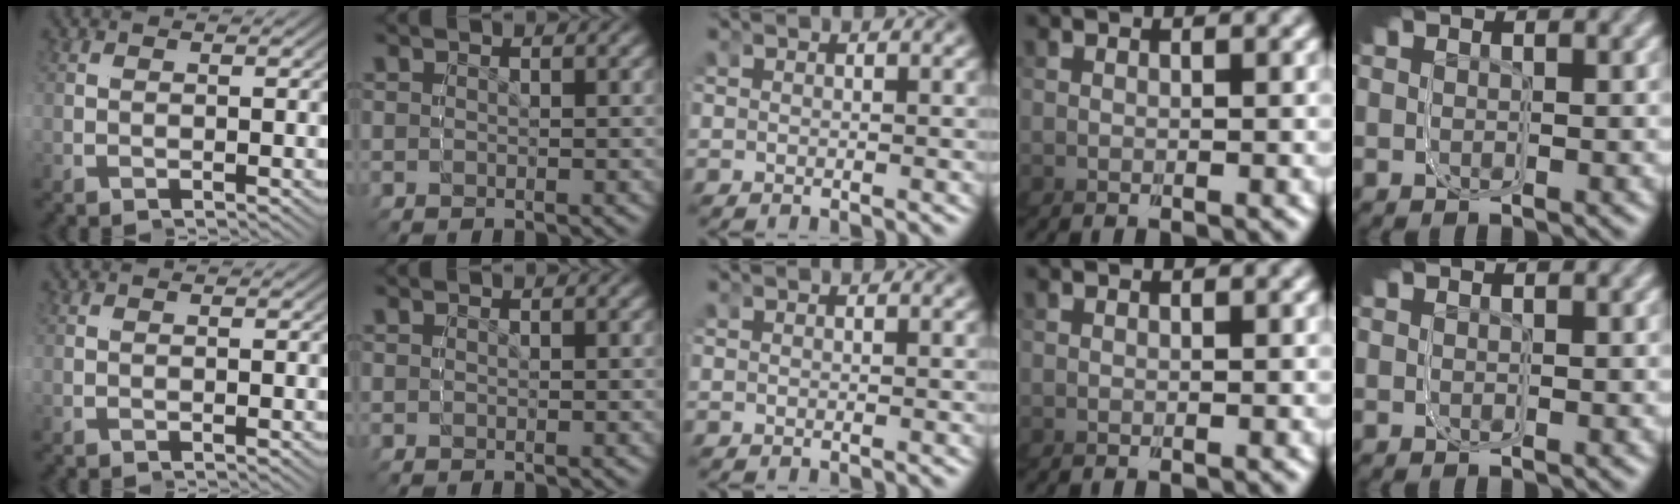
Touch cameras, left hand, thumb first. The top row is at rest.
{}